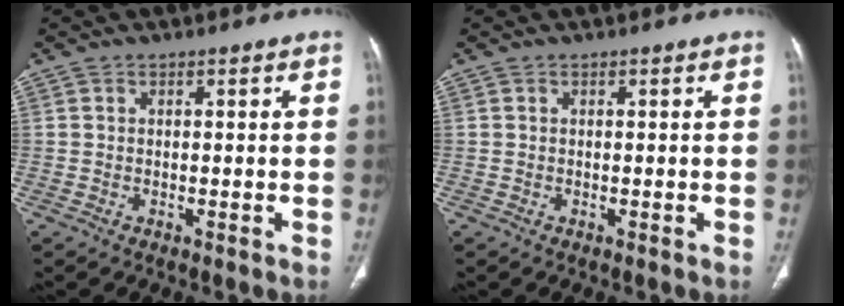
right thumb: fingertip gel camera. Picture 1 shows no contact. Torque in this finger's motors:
{"motor_torque": [0.00, 0.00, -0.16, 0.15, 0.00]}